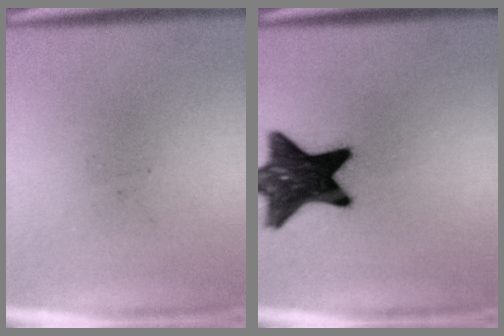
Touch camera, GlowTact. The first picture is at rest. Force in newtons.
{"total": 16.4}